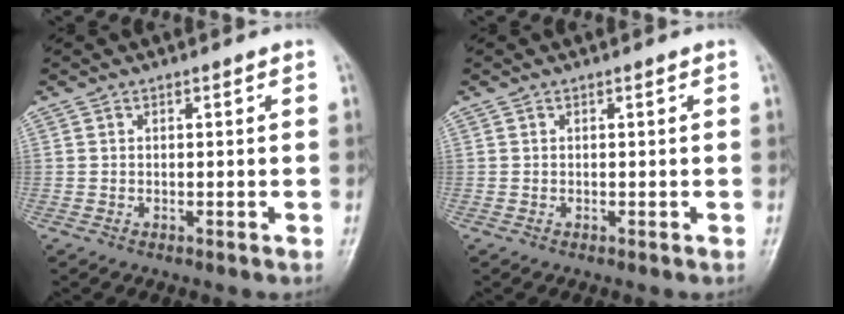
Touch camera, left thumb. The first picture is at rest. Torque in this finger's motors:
{"motor_torque": [0.00, 0.00, -0.07, -0.07, 0.00]}